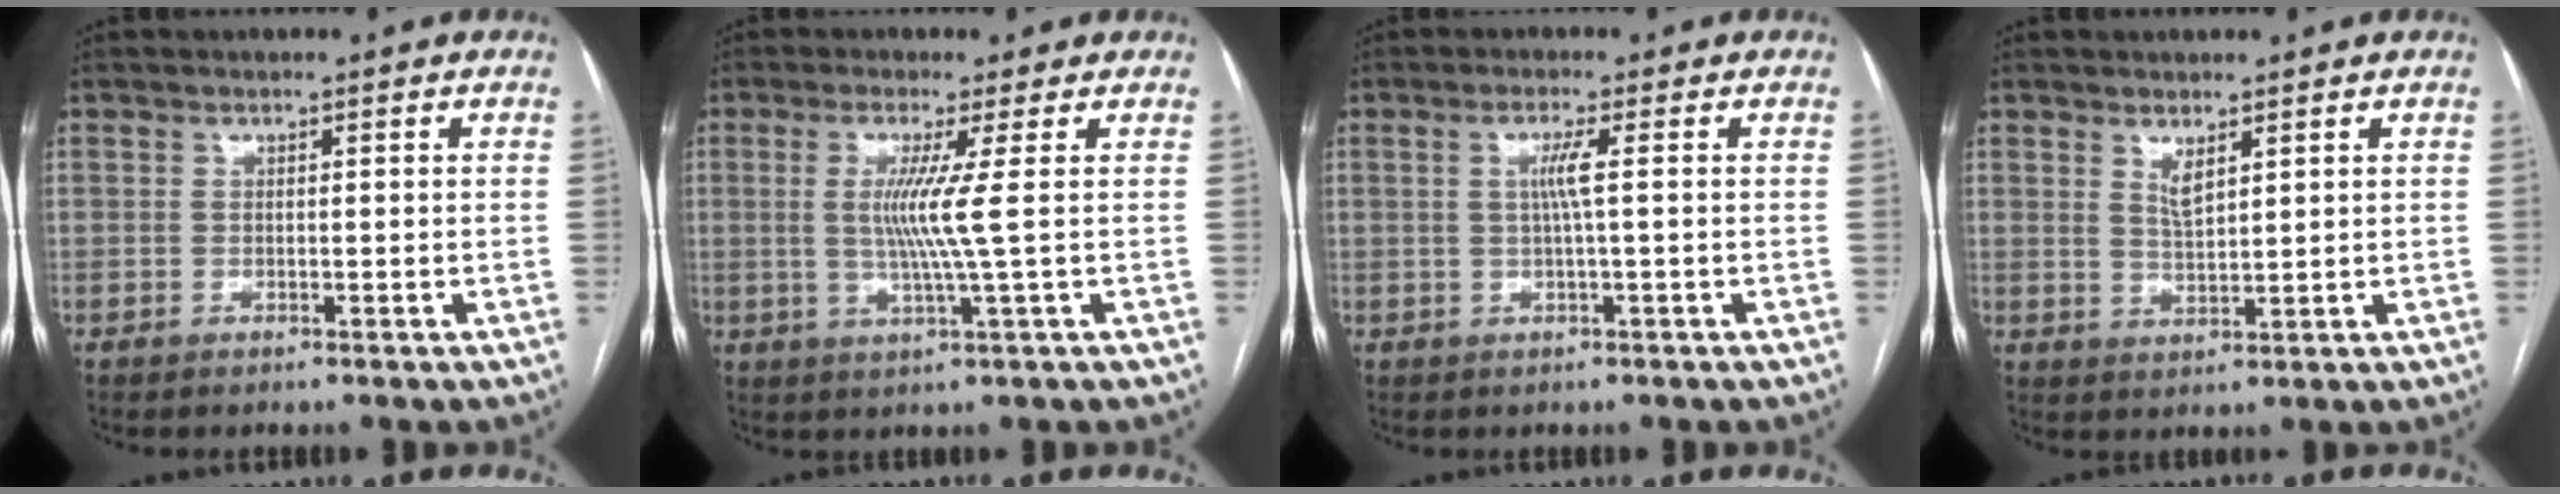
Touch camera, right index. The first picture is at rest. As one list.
[{"total": 7.3, "force": [1.1, -2.2, 6.9], "torque": [-0.137, -0.012, 0.027]}, {"total": 2.9, "force": [0.3, -0.5, 2.8], "torque": [-0.057, 0.000, 0.006]}, {"total": 2.6, "force": [1.7, 0.6, 1.9], "torque": [-0.041, -0.008, 0.038]}]